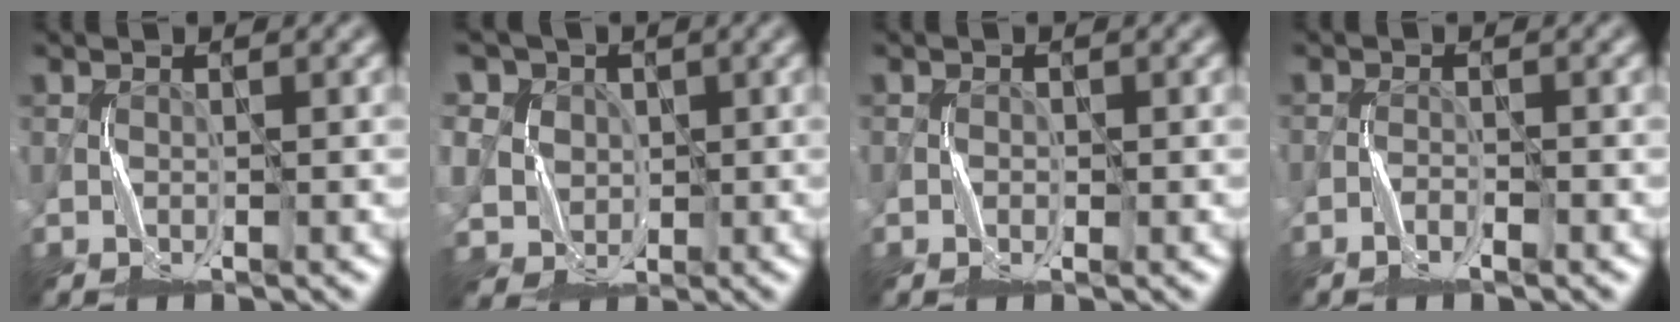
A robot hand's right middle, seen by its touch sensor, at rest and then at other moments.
{"total": 7.6, "force": [3.3, 6.4, 2.3], "torque": [-0.060, 0.011, 0.048]}
{"total": 0.8, "force": [-0.4, 0.5, 0.5], "torque": [-0.005, 0.000, -0.008]}
{"total": 1.2, "force": [-1.1, 0.1, 0.5], "torque": [-0.009, 0.003, -0.022]}